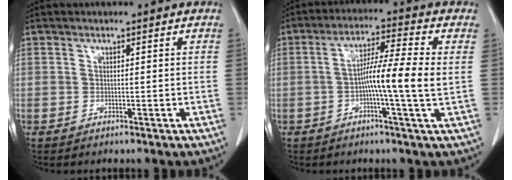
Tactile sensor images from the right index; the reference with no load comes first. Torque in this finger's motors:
{"motor_torque": [1.11, -0.16, 0.51, 0.16]}